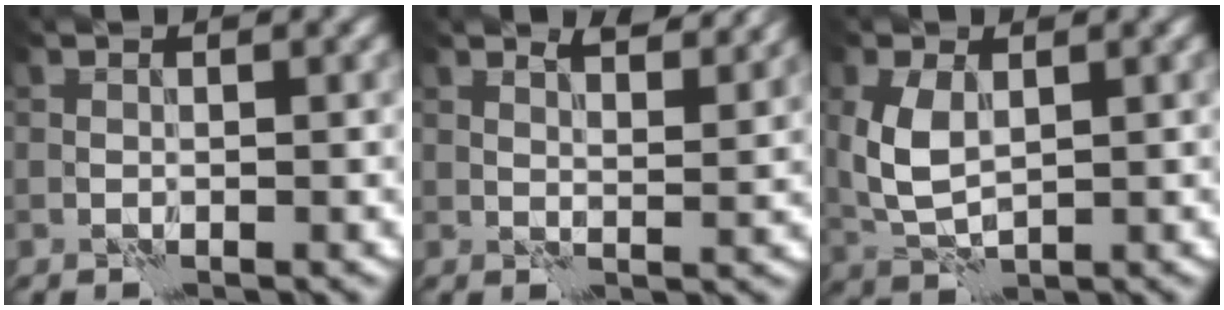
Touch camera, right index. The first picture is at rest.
{"total": 4.0, "force": [3.2, 1.0, 2.2], "torque": [-0.033, 0.003, 0.040]}
{"total": 4.4, "force": [0.8, 2.5, 3.5], "torque": [-0.087, 0.005, 0.021]}